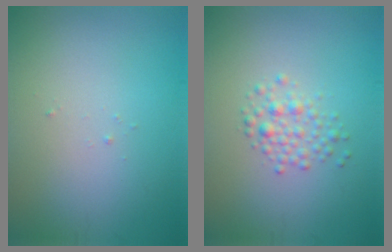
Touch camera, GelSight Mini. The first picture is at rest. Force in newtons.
{"total": 2.0, "press": 2.0, "slide": 0.0}